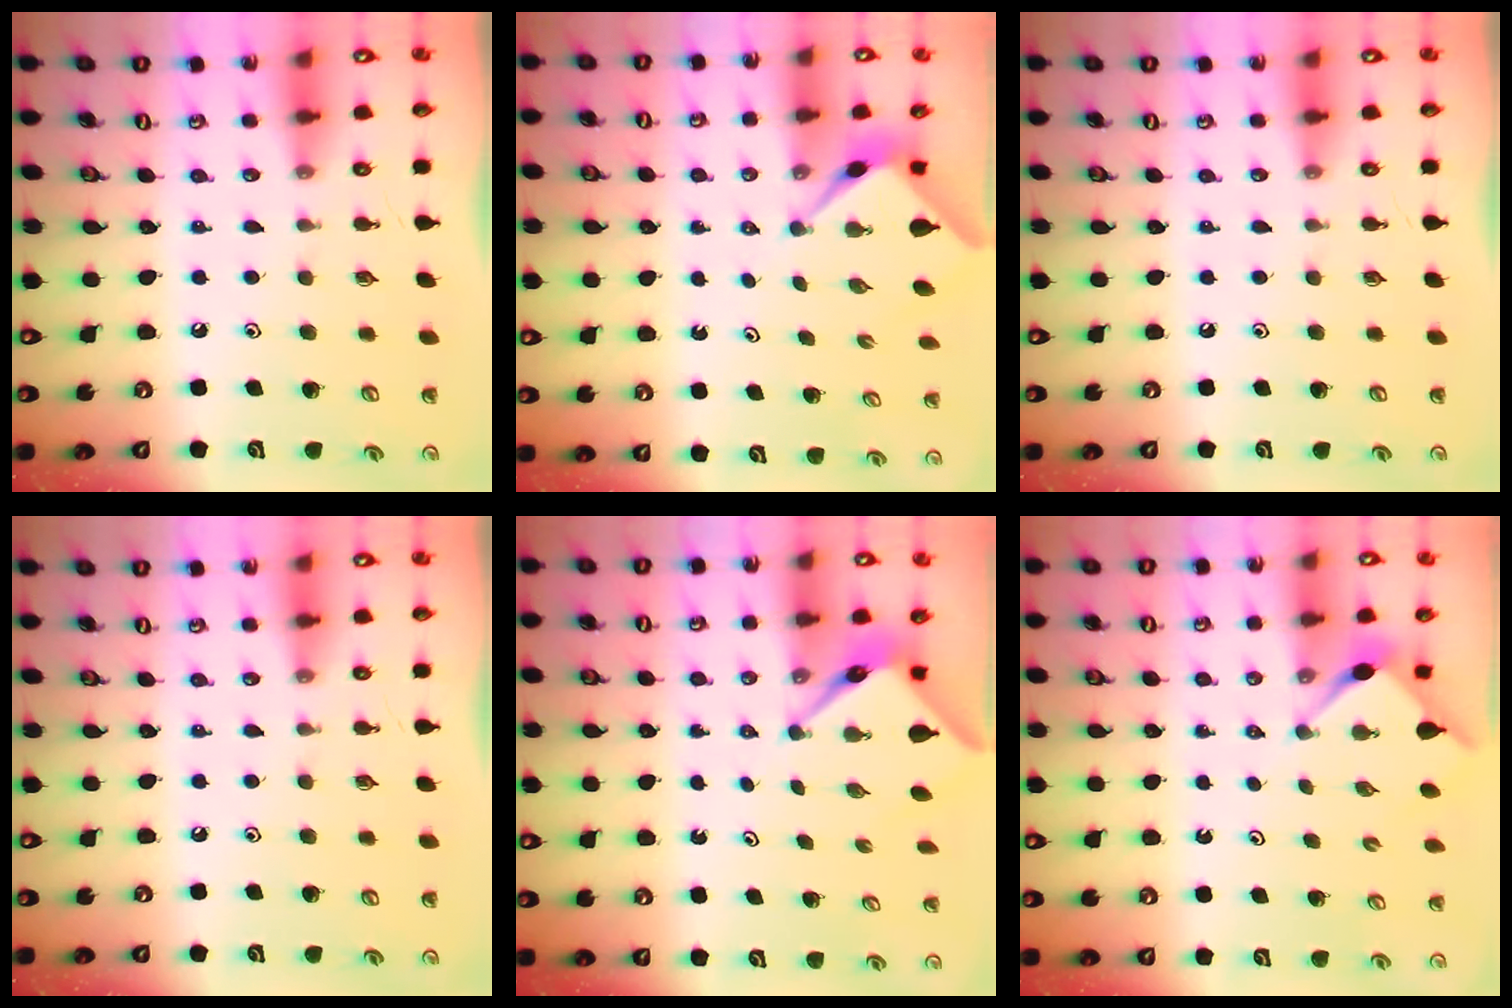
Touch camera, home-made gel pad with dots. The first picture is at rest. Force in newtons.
{"total": 2.6, "press": 2.6, "slide": 0.3}
{"total": 0.0}
{"total": 0.0}
{"total": 3.9, "press": 3.9, "slide": 0.2}
{"total": 2.7, "press": 2.7, "slide": 0.3}